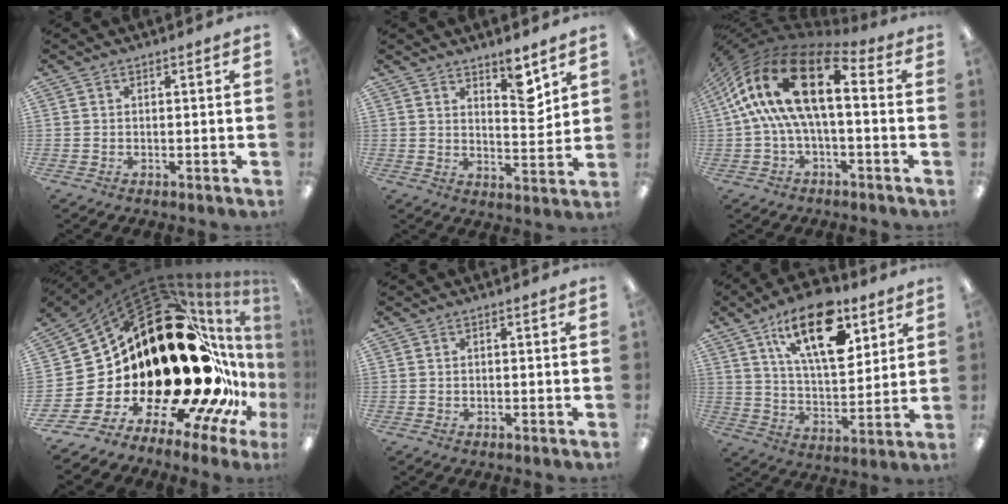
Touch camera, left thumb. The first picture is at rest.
{"total": 8.3, "force": [6.0, 2.9, 4.9], "torque": [-0.047, -0.047, 0.096]}
{"total": 20.1, "force": [4.5, 8.9, 17.4], "torque": [-0.352, -0.016, 0.076]}
{"total": 42.4, "force": [2.3, 19.9, 37.4], "torque": [-0.586, -0.143, 0.114]}
{"total": 0.0}
{"total": 19.8, "force": [11.0, 9.2, 13.6], "torque": [-0.213, -0.039, 0.184]}